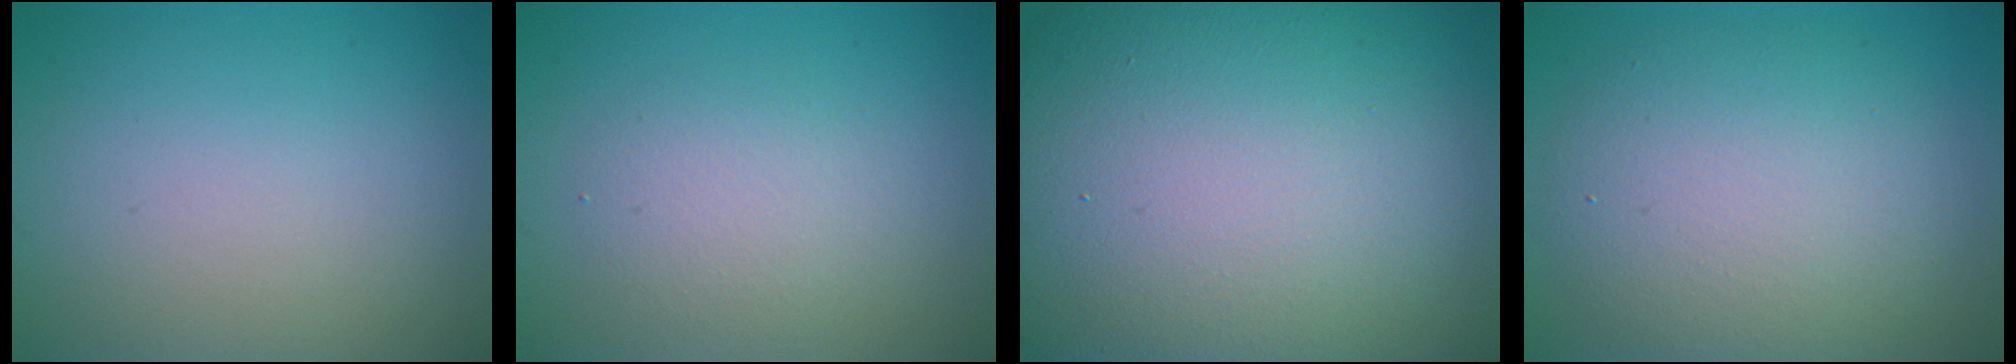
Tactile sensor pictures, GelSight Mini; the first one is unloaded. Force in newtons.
{"total": 2.8, "press": 2.8, "slide": 0.3}
{"total": 28.7, "press": 28.7, "slide": 0.9}
{"total": 7.5, "press": 7.5, "slide": 0.2}